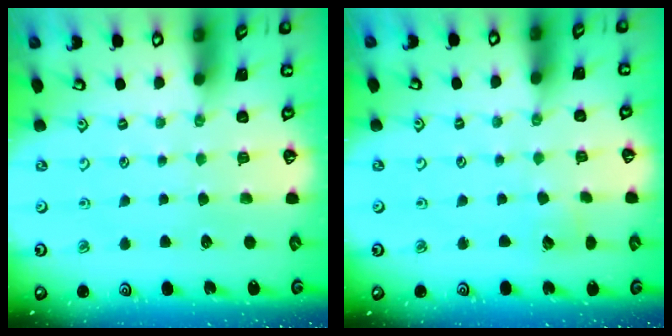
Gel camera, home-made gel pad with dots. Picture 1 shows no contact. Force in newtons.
{"total": 4.3, "press": 4.2, "slide": 0.6}